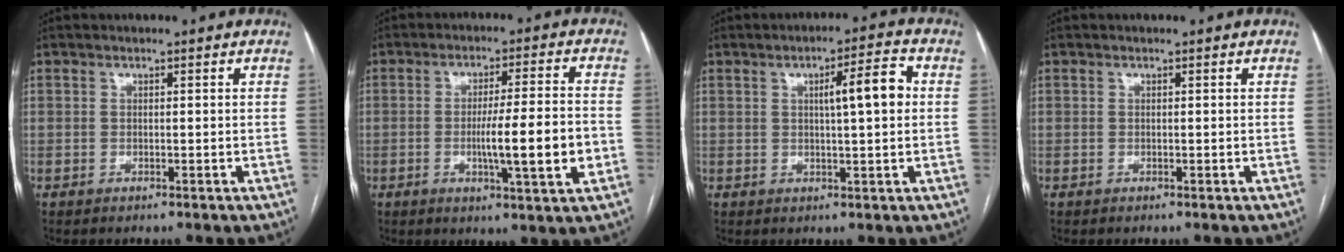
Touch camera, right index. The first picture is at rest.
{"total": 10.5, "force": [-2.3, 0.2, 10.3], "torque": [-0.161, -0.006, -0.037]}
{"total": 6.7, "force": [1.2, 0.7, 6.6], "torque": [-0.100, 0.012, 0.015]}
{"total": 0.0}